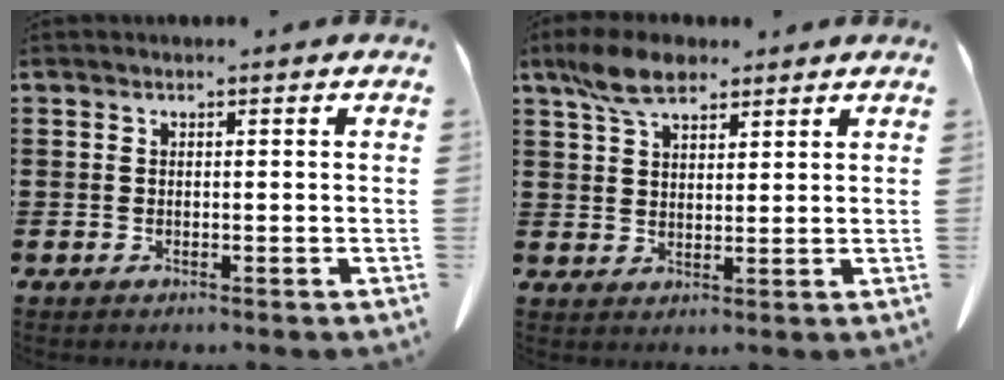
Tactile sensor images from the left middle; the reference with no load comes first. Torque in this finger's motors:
{"motor_torque": [2.10, 0.04, 0.30, 0.21]}